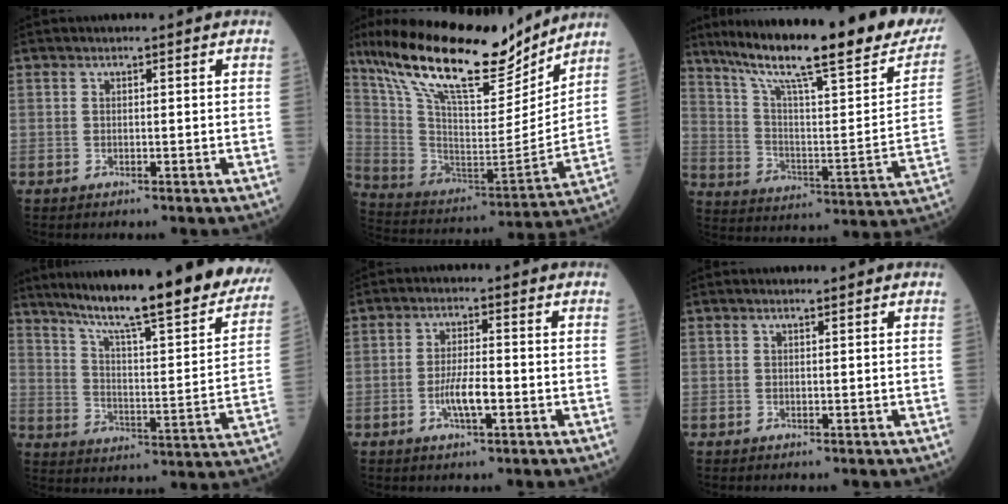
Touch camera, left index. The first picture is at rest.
{"total": 23.2, "force": [17.5, 6.2, 13.9], "torque": [-0.253, -0.007, 0.303]}
{"total": 29.7, "force": [23.0, 3.6, 18.4], "torque": [-0.292, -0.040, 0.313]}
{"total": 26.7, "force": [22.7, 2.6, 13.7], "torque": [-0.209, -0.060, 0.301]}
{"total": 4.6, "force": [-2.2, 0.9, 4.0], "torque": [-0.079, -0.006, -0.040]}
{"total": 0.0}